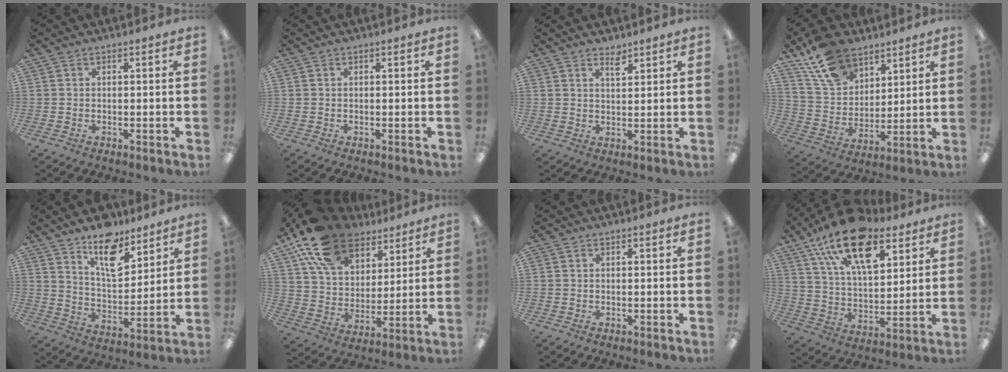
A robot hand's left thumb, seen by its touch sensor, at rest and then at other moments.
{"total": 0.0}
{"total": 2.9, "force": [2.5, 0.9, 1.2], "torque": [-0.013, -0.013, 0.043]}
{"total": 15.4, "force": [10.6, 9.2, 6.3], "torque": [-0.122, -0.044, 0.203]}
{"total": 13.2, "force": [10.0, 5.8, 6.3], "torque": [-0.089, -0.063, 0.178]}
{"total": 19.4, "force": [12.6, 11.3, 9.5], "torque": [-0.187, -0.051, 0.233]}
{"total": 0.0}
{"total": 21.8, "force": [13.1, 10.8, 13.7], "torque": [-0.230, -0.062, 0.230]}